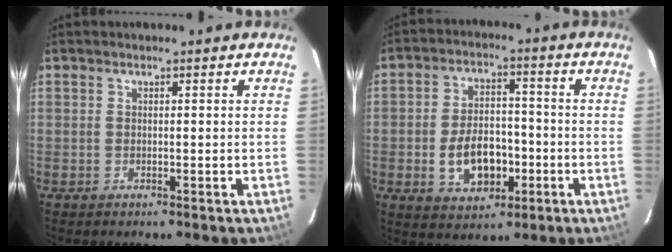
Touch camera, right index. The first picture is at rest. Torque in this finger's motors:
{"motor_torque": [0.99, -0.85, 0.57, 0.10]}